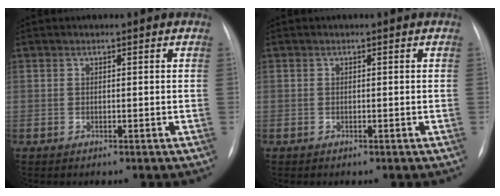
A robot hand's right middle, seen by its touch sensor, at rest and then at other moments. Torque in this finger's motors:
{"motor_torque": [0.54, -0.54, -0.06, -0.10]}